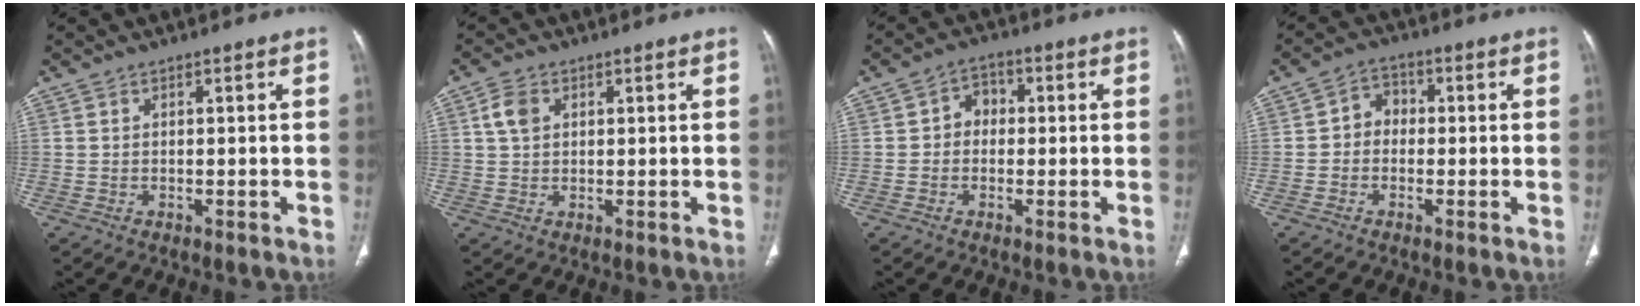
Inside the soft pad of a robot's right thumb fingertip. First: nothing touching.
{"total": 4.0, "force": [1.2, 2.9, 2.4], "torque": [-0.046, 0.003, 0.023]}
{"total": 4.1, "force": [0.0, 3.5, 2.2], "torque": [-0.012, 0.017, -0.012]}
{"total": 4.1, "force": [-0.5, 3.5, 2.1], "torque": [-0.011, 0.019, -0.021]}